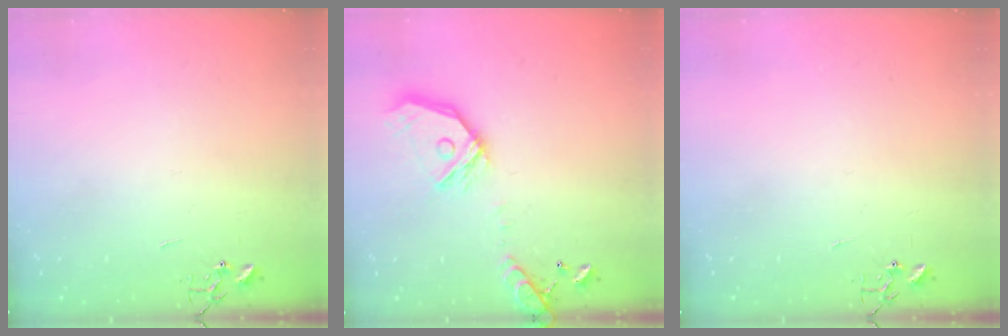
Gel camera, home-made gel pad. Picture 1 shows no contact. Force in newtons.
{"total": 17.0, "press": 16.8, "slide": 2.7}
{"total": 0.0}